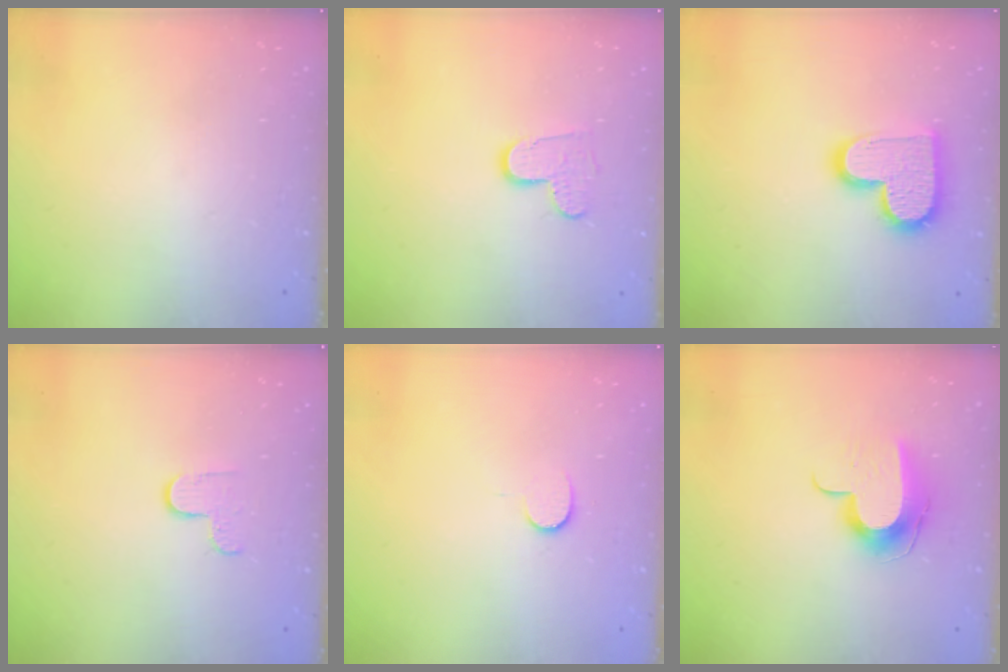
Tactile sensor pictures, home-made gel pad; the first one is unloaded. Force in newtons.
{"total": 8.3, "press": 8.3, "slide": 0.5}
{"total": 13.8, "press": 13.8, "slide": 0.6}
{"total": 3.1, "press": 3.1, "slide": 0.4}
{"total": 6.0, "press": 6.0, "slide": 0.5}
{"total": 10.2, "press": 10.2, "slide": 0.6}